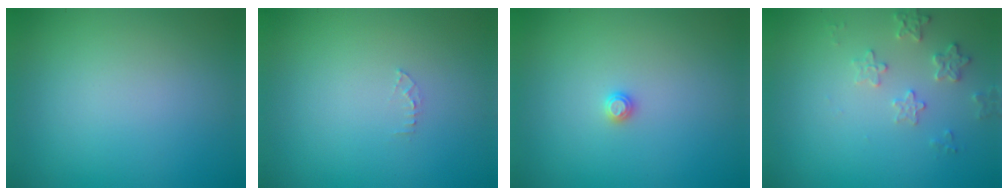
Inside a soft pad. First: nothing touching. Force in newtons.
{"total": 0.7, "press": 0.7, "slide": 0.1}
{"total": 0.8, "press": 0.8, "slide": 0.1}
{"total": 2.2, "press": 2.1, "slide": 0.4}